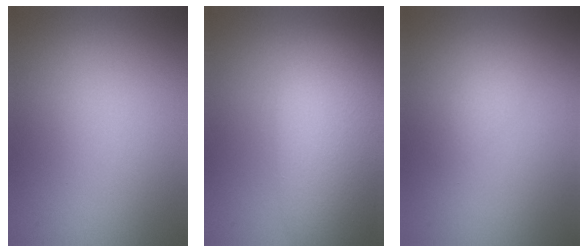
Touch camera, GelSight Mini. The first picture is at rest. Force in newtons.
{"total": 9.3, "press": 9.3, "slide": 0.5}
{"total": 1.0, "press": 1.0, "slide": 0.0}